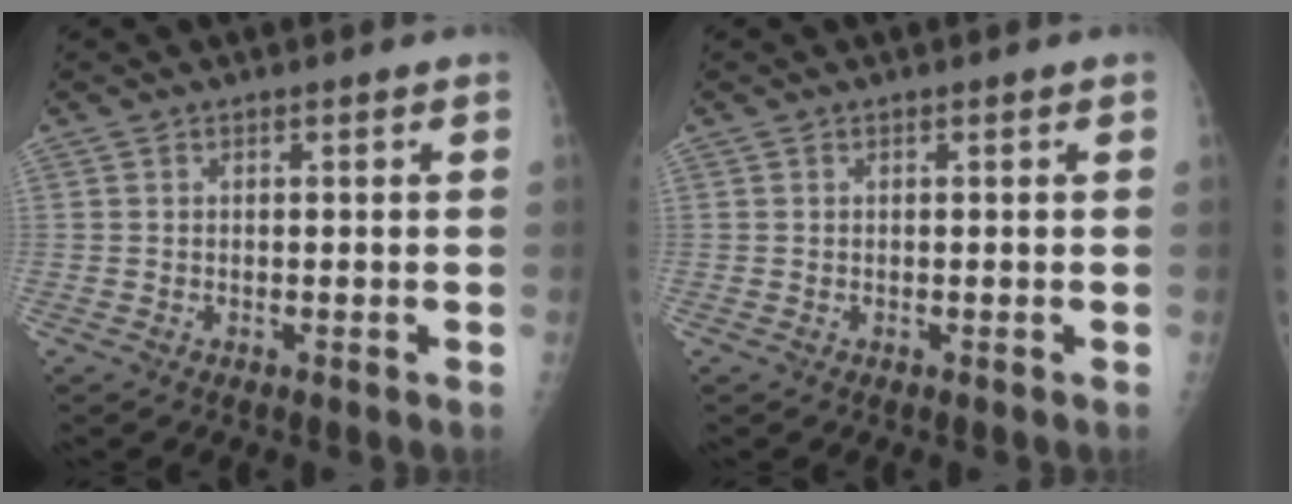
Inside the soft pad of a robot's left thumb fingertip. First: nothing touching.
{"total": 0.0}